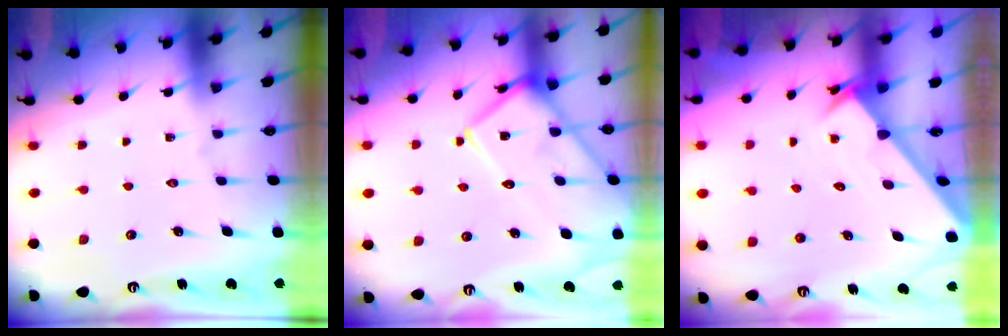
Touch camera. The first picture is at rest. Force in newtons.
{"total": 16.2, "press": 16.2, "slide": 1.5}
{"total": 2.2, "press": 2.2, "slide": 0.1}